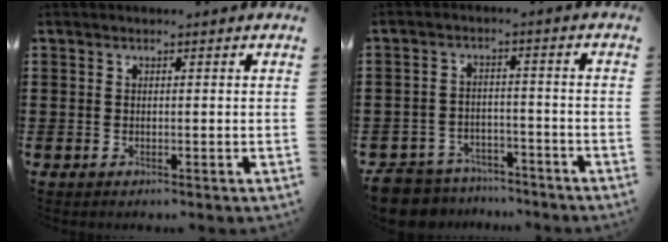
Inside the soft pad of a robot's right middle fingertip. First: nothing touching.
{"total": 6.3, "force": [-6.1, 1.3, 0.5], "torque": [-0.033, 0.007, -0.130]}